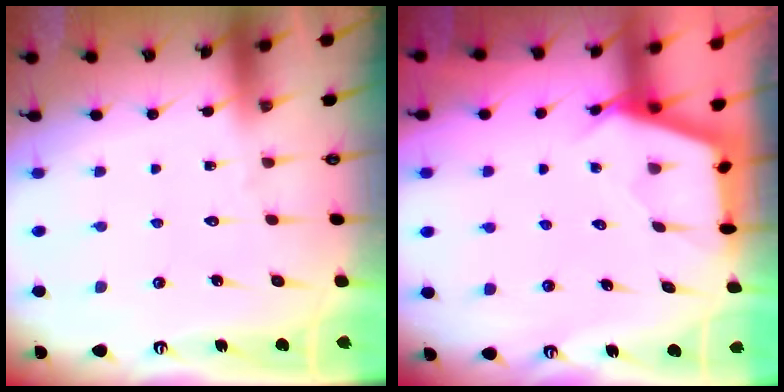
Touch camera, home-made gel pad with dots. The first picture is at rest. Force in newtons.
{"total": 2.9, "press": 2.9, "slide": 0.4}